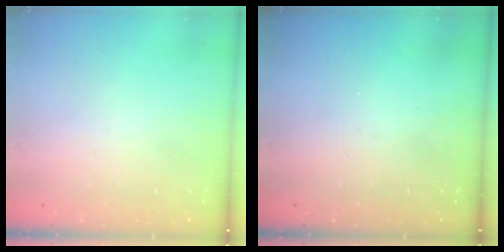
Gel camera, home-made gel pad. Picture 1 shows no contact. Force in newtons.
{"total": 0.0}